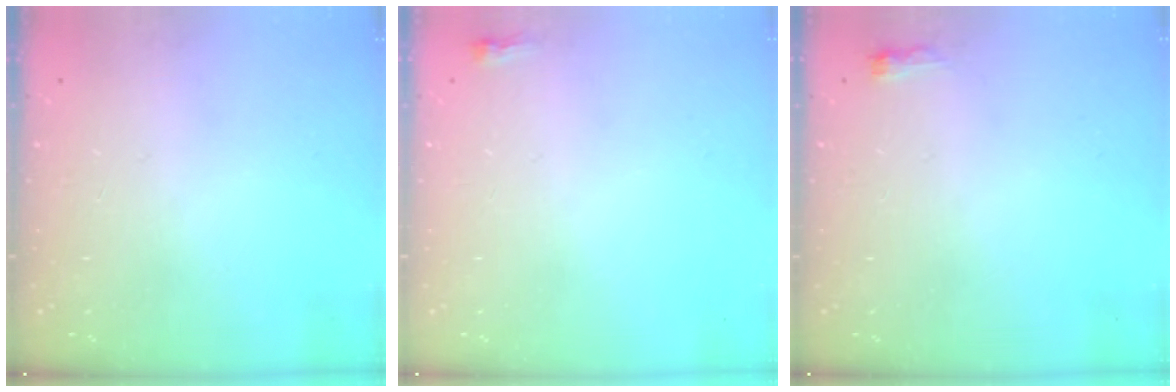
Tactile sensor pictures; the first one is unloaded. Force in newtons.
{"total": 2.2, "press": 2.2, "slide": 0.6}
{"total": 9.8, "press": 2.8, "slide": 9.4}